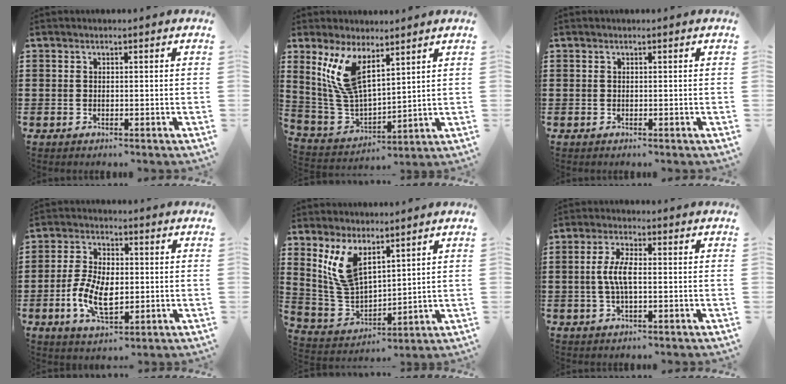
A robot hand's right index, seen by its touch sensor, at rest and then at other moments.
{"total": 10.3, "force": [5.4, 4.3, 7.7], "torque": [-0.191, -0.019, 0.096]}
{"total": 0.0}
{"total": 7.9, "force": [-1.5, 4.2, 6.5], "torque": [-0.147, 0.003, -0.033]}
{"total": 8.8, "force": [4.8, 4.3, 5.9], "torque": [-0.154, -0.013, 0.086]}
{"total": 5.1, "force": [-0.3, 1.7, 4.8], "torque": [-0.102, 0.000, -0.011]}